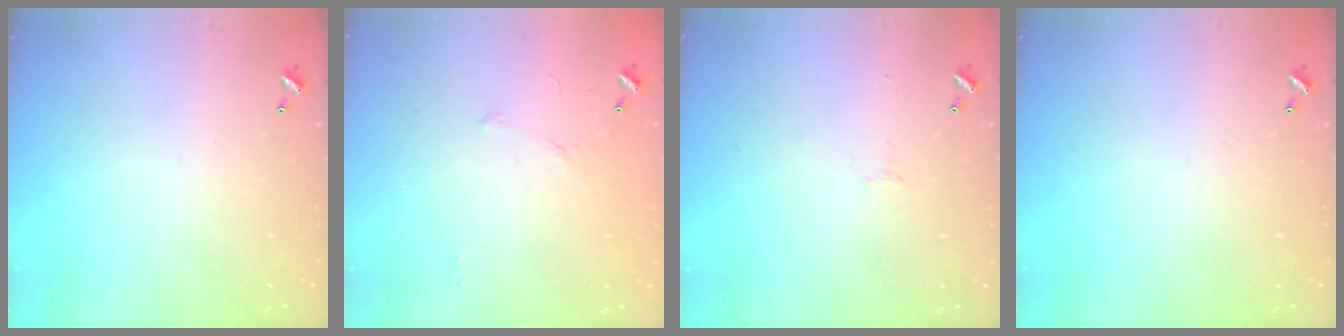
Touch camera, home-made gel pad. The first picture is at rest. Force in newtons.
{"total": 6.4, "press": 6.3, "slide": 0.7}
{"total": 0.6, "press": 0.4, "slide": 0.5}
{"total": 0.0}